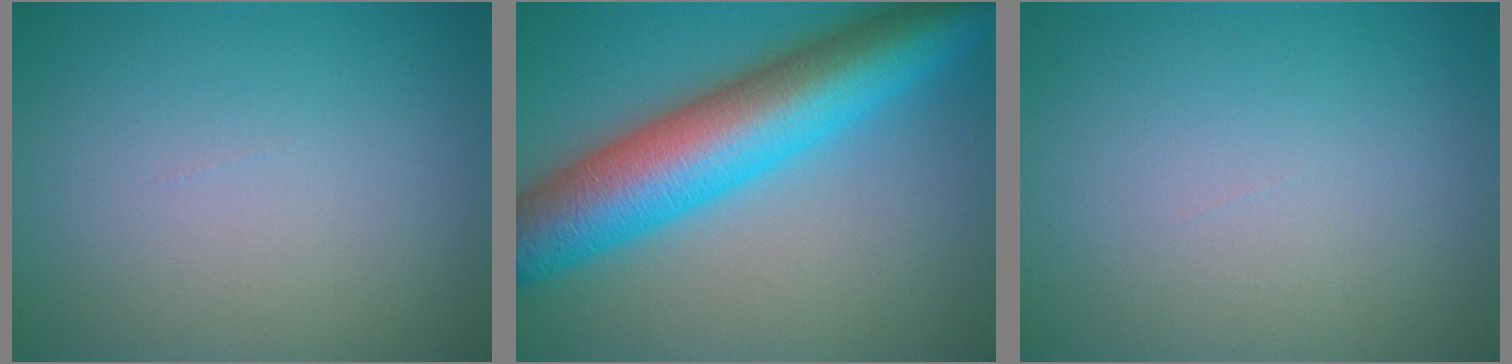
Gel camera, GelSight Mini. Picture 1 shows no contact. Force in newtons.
{"total": 12.1, "press": 12.1, "slide": 0.2}
{"total": 0.0}